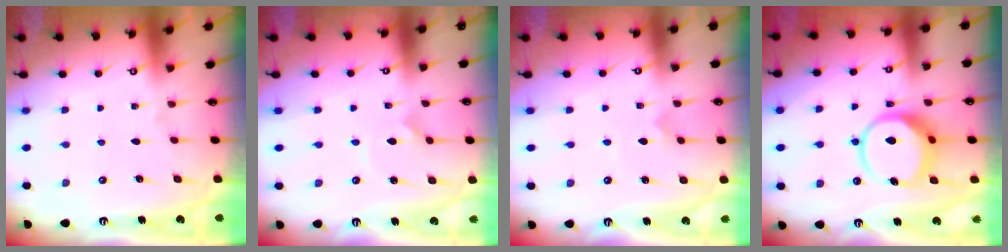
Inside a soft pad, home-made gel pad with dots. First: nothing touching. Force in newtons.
{"total": 3.3, "press": 3.2, "slide": 0.3}
{"total": 2.5, "press": 2.5, "slide": 0.3}
{"total": 11.3, "press": 11.2, "slide": 1.3}